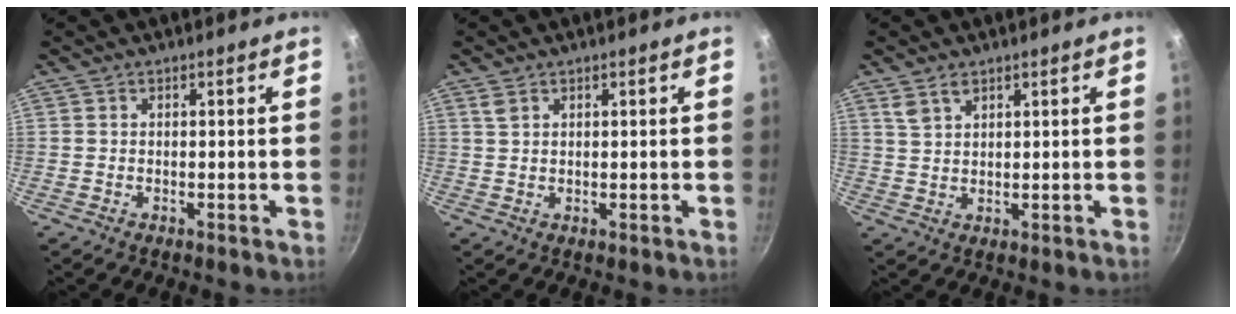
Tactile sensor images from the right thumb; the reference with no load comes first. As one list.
[{"total": 1.8, "force": [1.1, 1.0, 1.0], "torque": [-0.016, -0.002, 0.023]}, {"total": 3.5, "force": [2.2, 1.9, 2.0], "torque": [-0.031, -0.007, 0.048]}]